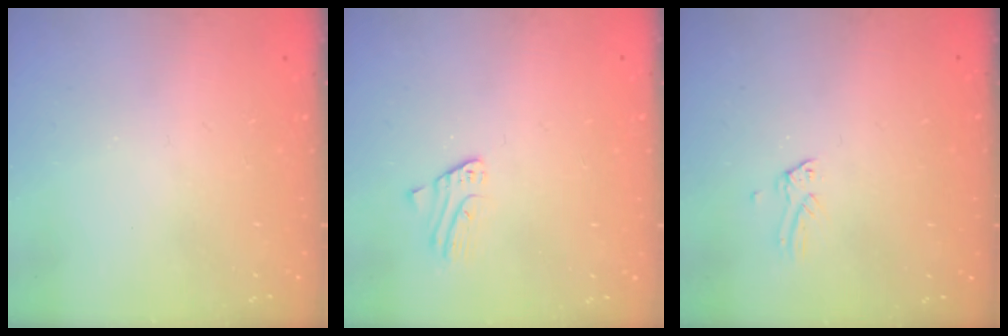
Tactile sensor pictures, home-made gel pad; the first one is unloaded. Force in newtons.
{"total": 1.8, "press": 1.8, "slide": 0.1}
{"total": 0.0}